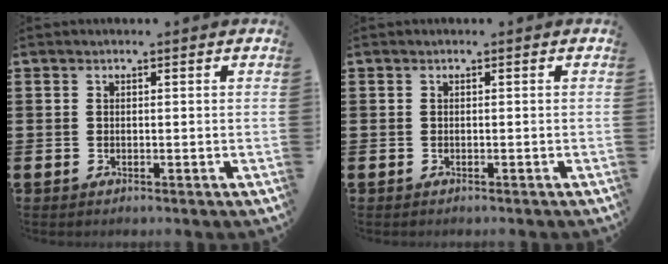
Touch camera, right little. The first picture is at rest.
{"total": 0.0}